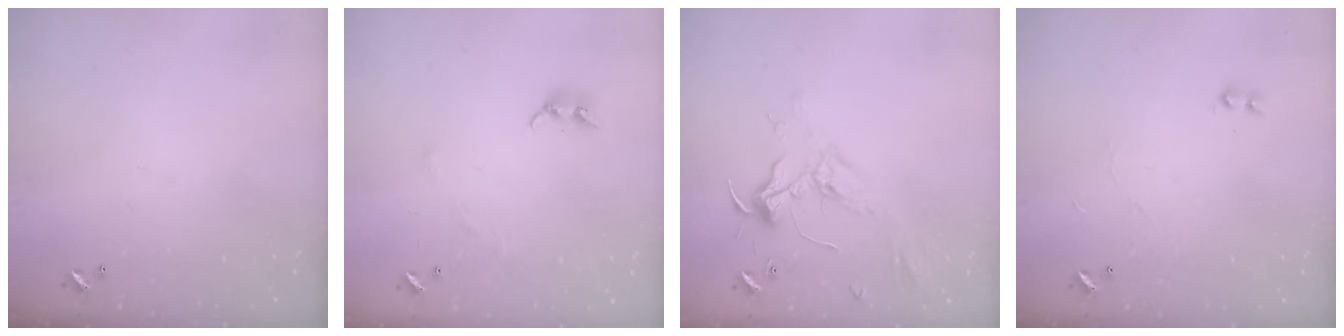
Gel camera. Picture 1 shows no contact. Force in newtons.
{"total": 3.8, "press": 3.7, "slide": 0.9}
{"total": 2.4, "press": 2.3, "slide": 0.8}
{"total": 5.4, "press": 5.4, "slide": 0.3}